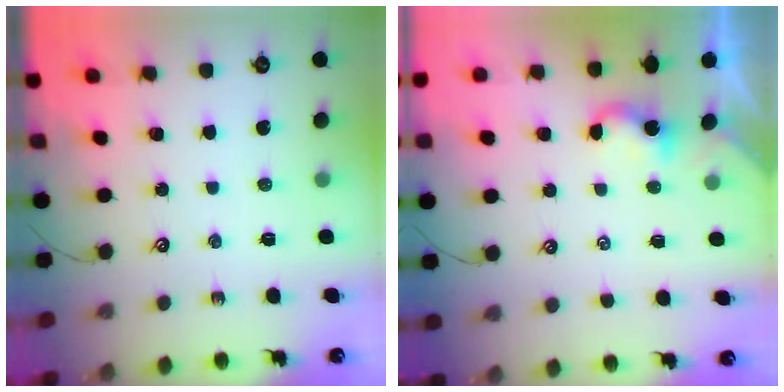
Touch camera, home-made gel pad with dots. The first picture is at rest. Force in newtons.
{"total": 2.7, "press": 2.7, "slide": 0.2}